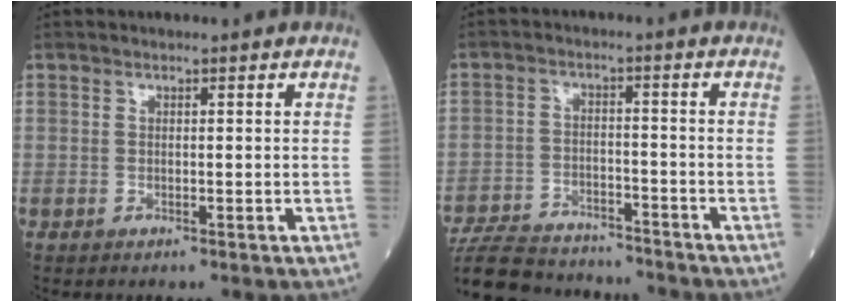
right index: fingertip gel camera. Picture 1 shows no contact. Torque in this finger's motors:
{"motor_torque": [-0.41, -0.36, -0.77, -0.21]}